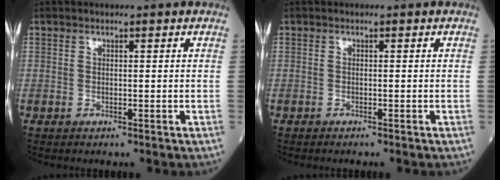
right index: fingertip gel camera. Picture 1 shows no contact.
{"total": 2.0, "force": [-1.7, 0.0, 0.9], "torque": [-0.012, -0.001, -0.021]}